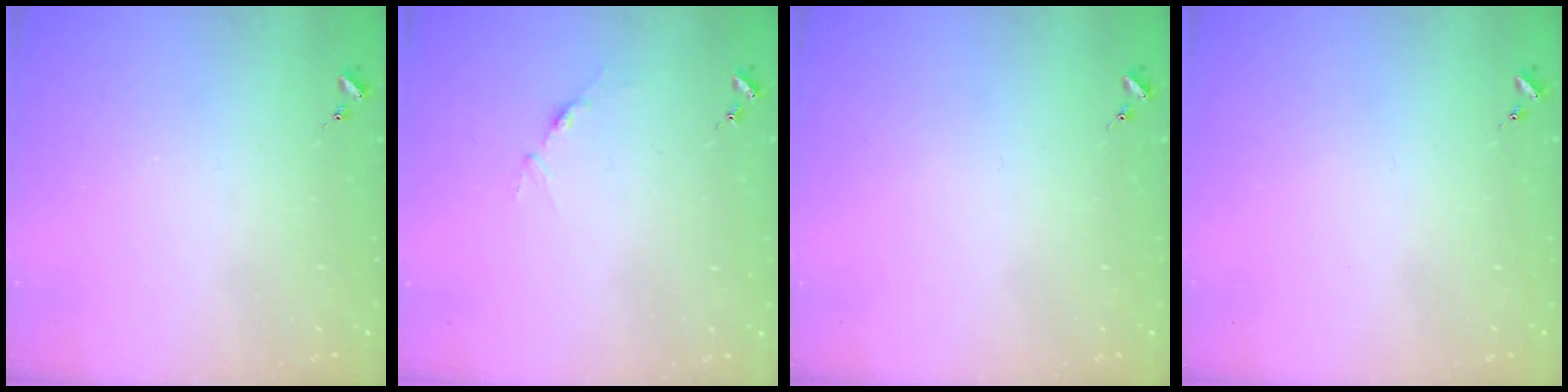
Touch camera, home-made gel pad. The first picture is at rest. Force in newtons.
{"total": 3.4, "press": 3.4, "slide": 0.4}
{"total": 0.0}
{"total": 0.0}